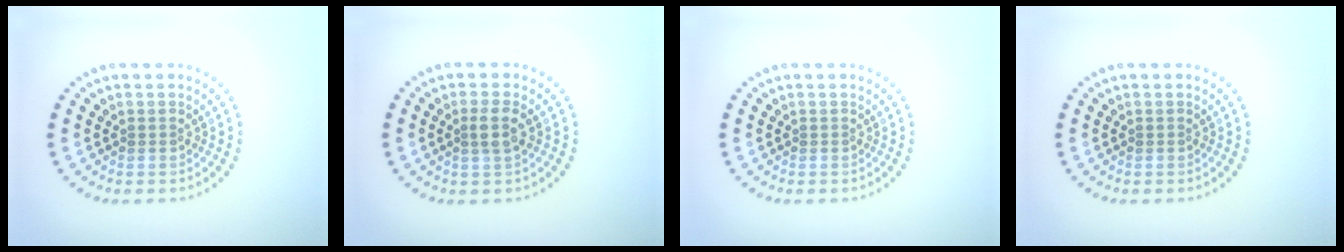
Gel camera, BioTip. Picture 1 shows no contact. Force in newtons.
{"total": 1.9, "press": 1.7, "slide": 0.9}
{"total": 0.0}
{"total": 0.0}